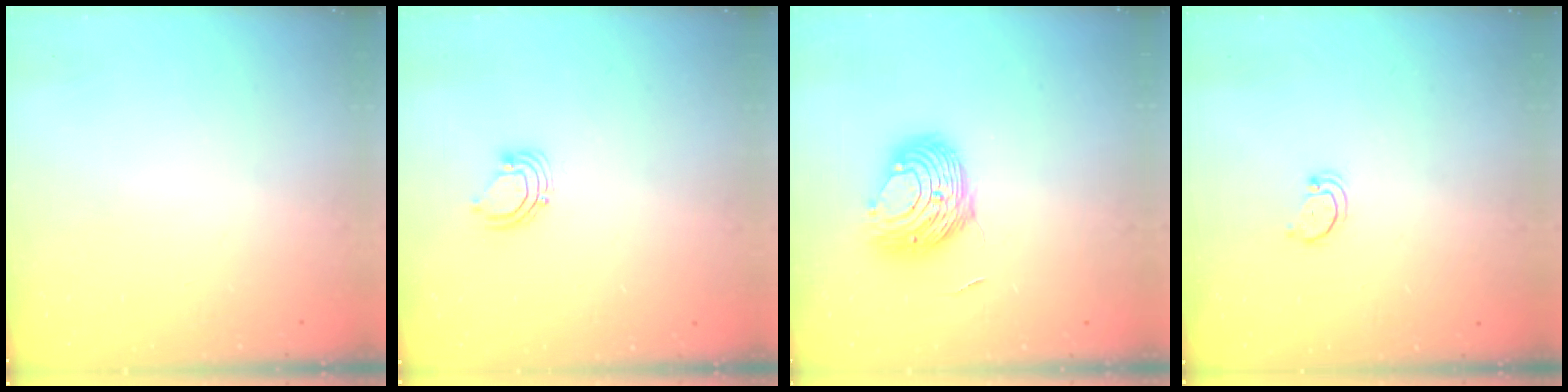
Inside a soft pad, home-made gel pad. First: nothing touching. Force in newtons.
{"total": 3.5, "press": 3.5, "slide": 0.2}
{"total": 9.3, "press": 9.3, "slide": 0.6}
{"total": 2.2, "press": 2.2, "slide": 0.4}